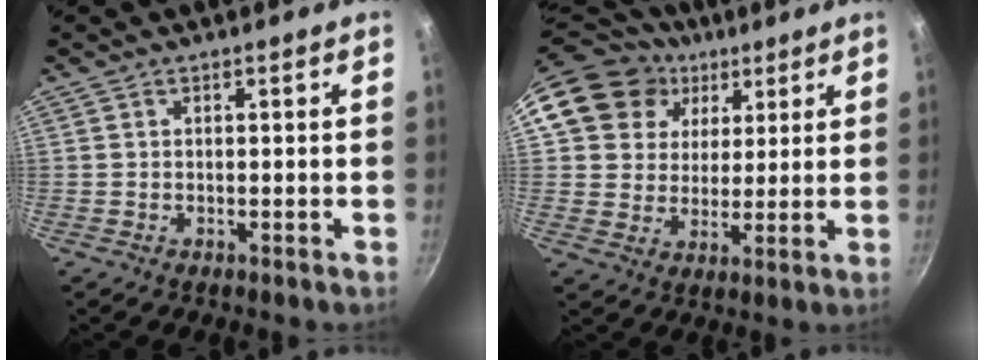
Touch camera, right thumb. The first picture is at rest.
{"total": 15.1, "force": [6.9, 12.7, 4.6], "torque": [-0.062, 0.001, 0.118]}